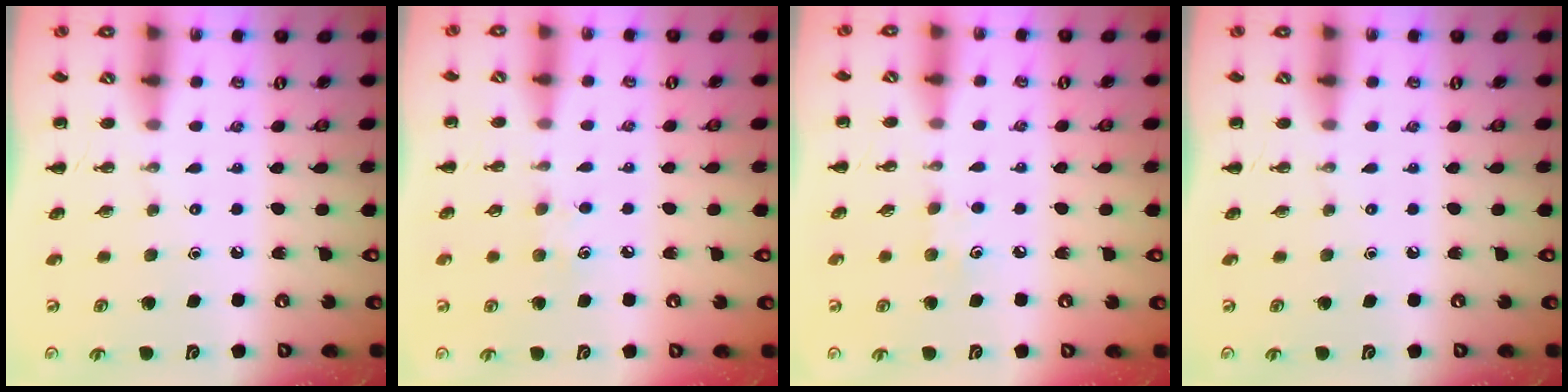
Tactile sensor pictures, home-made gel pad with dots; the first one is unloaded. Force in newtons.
{"total": 5.2, "press": 4.9, "slide": 1.6}
{"total": 5.1, "press": 4.9, "slide": 1.5}
{"total": 0.0}